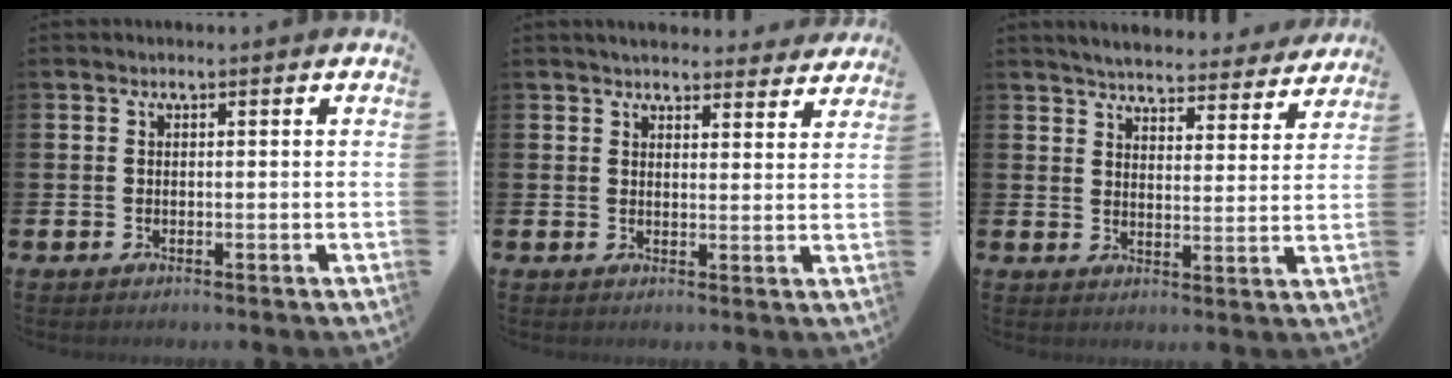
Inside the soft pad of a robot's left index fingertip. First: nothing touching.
{"total": 4.0, "force": [3.9, 0.8, 0.4], "torque": [-0.001, -0.023, 0.069]}
{"total": 4.9, "force": [4.8, 0.6, 0.6], "torque": [-0.023, -0.036, 0.081]}